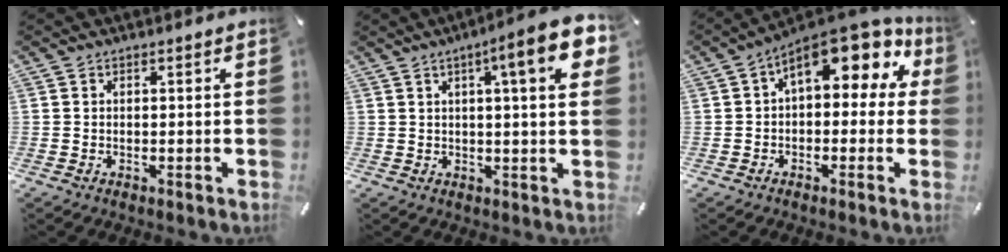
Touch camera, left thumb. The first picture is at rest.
{"total": 12.1, "force": [4.9, 1.8, 10.9], "torque": [-0.151, -0.021, 0.070]}
{"total": 12.5, "force": [6.7, 5.5, 9.1], "torque": [-0.139, -0.049, 0.116]}